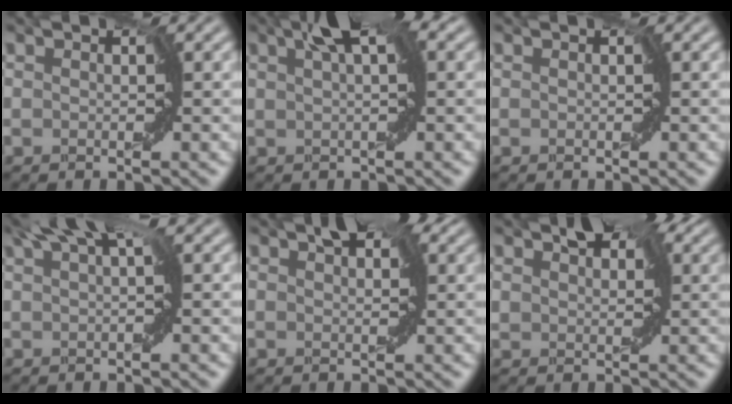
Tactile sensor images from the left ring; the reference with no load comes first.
{"total": 3.4, "force": [1.4, 0.5, 3.0], "torque": [-0.055, 0.014, 0.016]}
{"total": 0.0}
{"total": 3.1, "force": [1.7, 0.3, 2.5], "torque": [-0.041, 0.009, 0.025]}
{"total": 3.1, "force": [1.6, 1.5, 2.2], "torque": [-0.025, 0.010, 0.014]}
{"total": 4.1, "force": [2.4, 2.5, 2.1], "torque": [-0.031, 0.002, 0.033]}